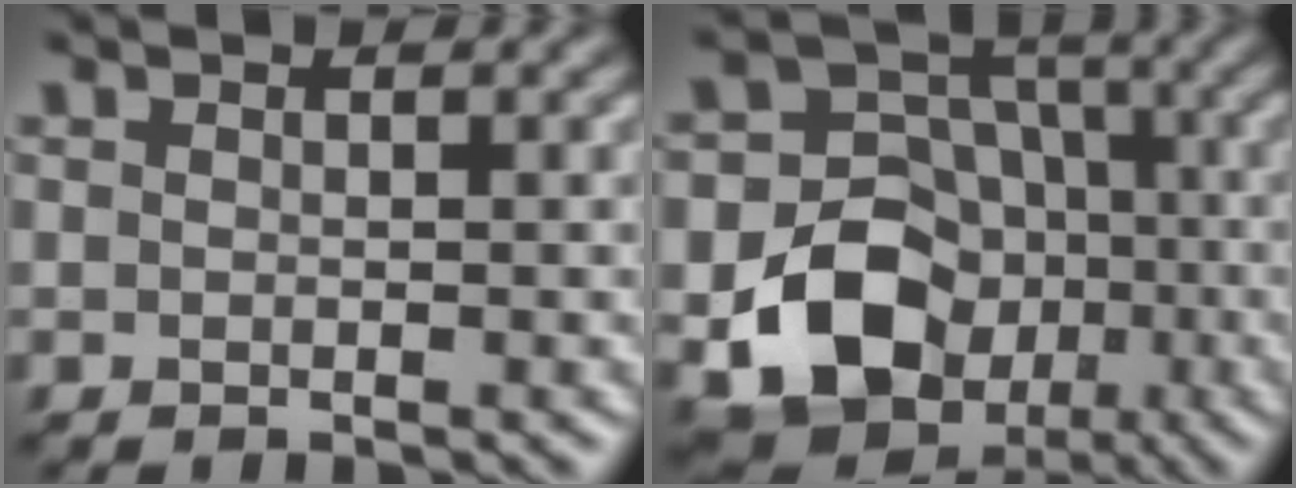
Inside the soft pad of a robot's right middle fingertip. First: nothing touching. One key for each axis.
{"total": 15.5, "fx": -5.3, "fy": 13.4, "fz": 5.8, "tx": -0.094, "ty": -0.046, "tz": -0.108}